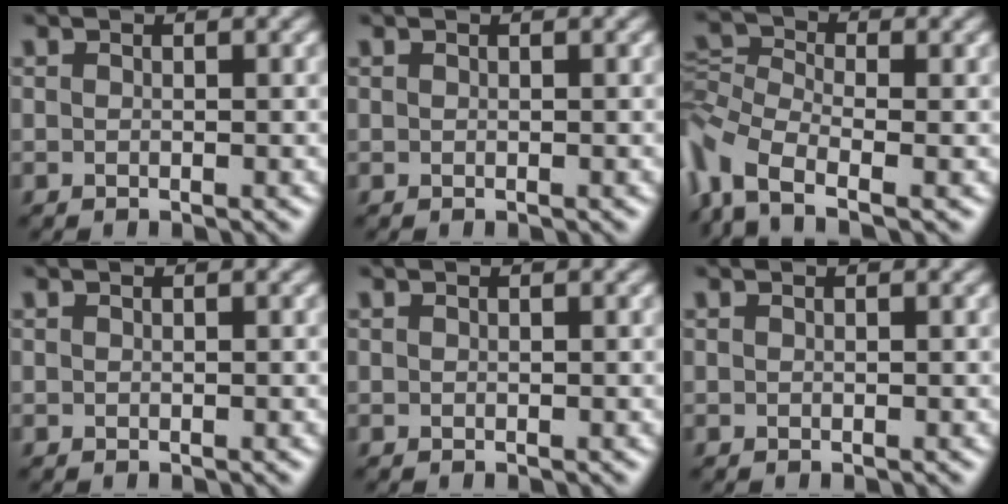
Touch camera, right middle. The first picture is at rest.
{"total": 0.0}
{"total": 7.1, "force": [-3.4, 3.9, 4.8], "torque": [-0.110, -0.002, -0.081]}
{"total": 0.0}
{"total": 0.0}
{"total": 0.0}